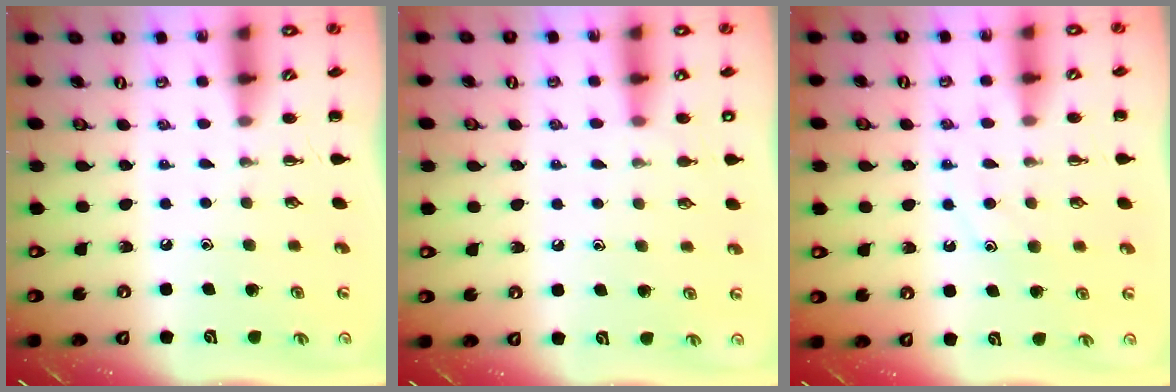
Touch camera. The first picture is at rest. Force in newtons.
{"total": 6.0, "press": 5.7, "slide": 2.0}
{"total": 10.2, "press": 10.2, "slide": 0.8}